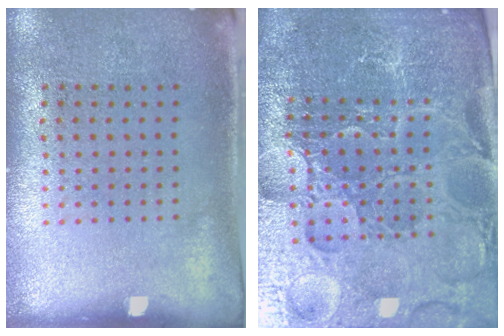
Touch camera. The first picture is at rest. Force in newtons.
{"total": 6.2, "press": 5.6, "slide": 2.7}